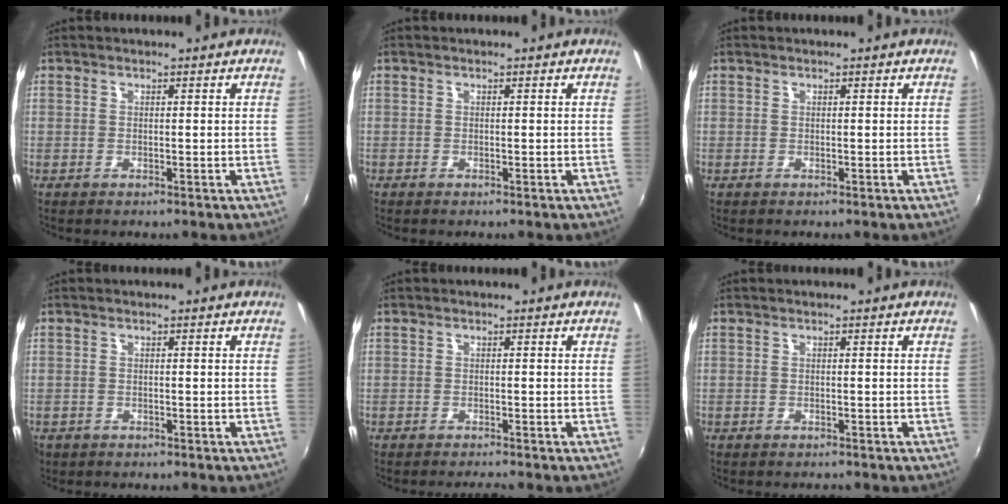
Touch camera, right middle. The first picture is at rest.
{"total": 0.0}
{"total": 0.0}
{"total": 2.0, "force": [-1.2, 1.5, 0.6], "torque": [-0.018, -0.005, -0.020]}
{"total": 1.9, "force": [-1.8, -0.2, 0.6], "torque": [-0.015, -0.012, -0.034]}
{"total": 1.1, "force": [-1.0, 0.4, 0.1], "torque": [-0.008, -0.004, -0.016]}